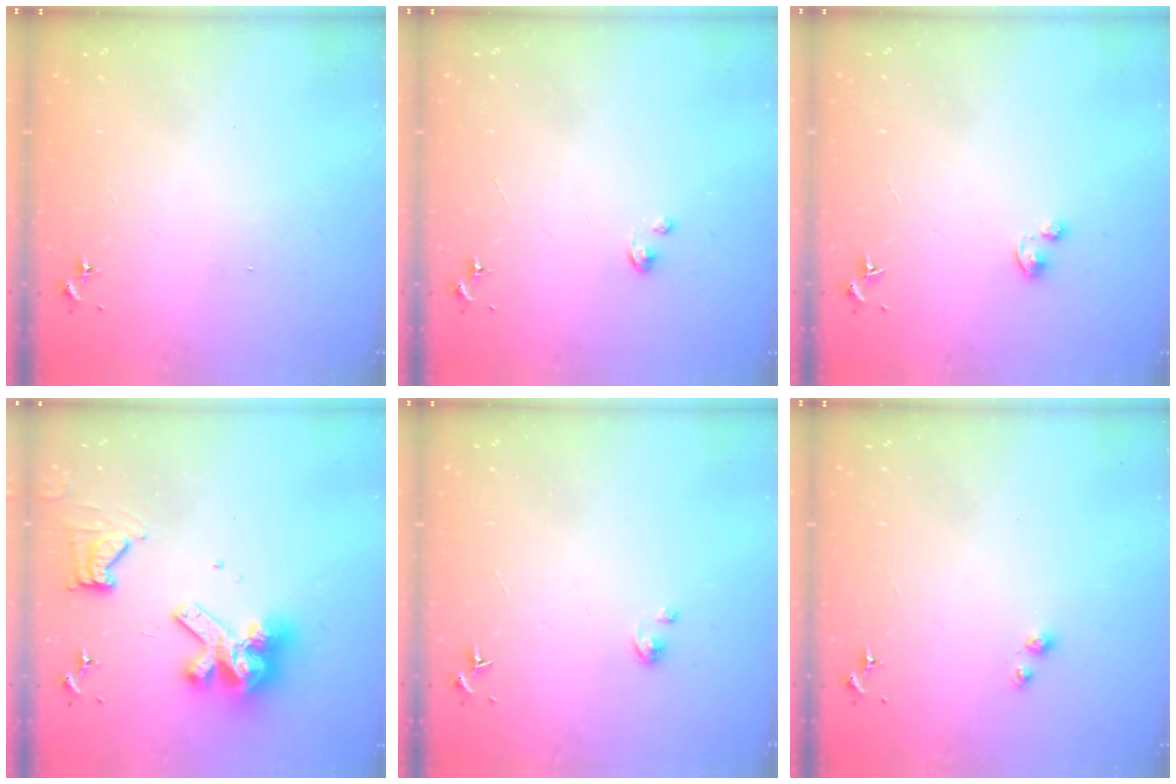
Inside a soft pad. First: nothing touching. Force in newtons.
{"total": 1.8, "press": 1.8, "slide": 0.2}
{"total": 2.5, "press": 2.5, "slide": 0.3}
{"total": 15.0, "press": 14.8, "slide": 1.9}
{"total": 2.1, "press": 2.1, "slide": 0.2}
{"total": 3.0, "press": 3.0, "slide": 0.5}